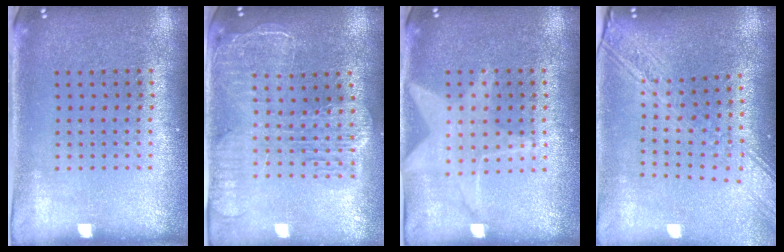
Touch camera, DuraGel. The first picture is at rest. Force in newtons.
{"total": 2.3, "press": 2.0, "slide": 1.1}
{"total": 1.4, "press": 1.4, "slide": 0.2}
{"total": 2.6, "press": 2.1, "slide": 1.6}